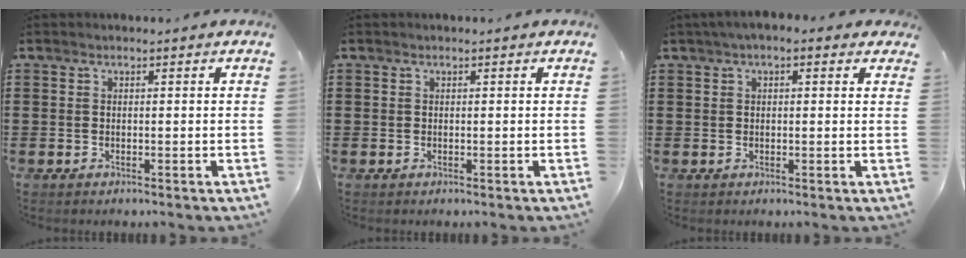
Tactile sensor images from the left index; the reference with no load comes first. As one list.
[{"total": 0.0}, {"total": 1.9, "force": [0.7, 0.9, 1.5], "torque": [-0.030, 0.008, 0.011]}]